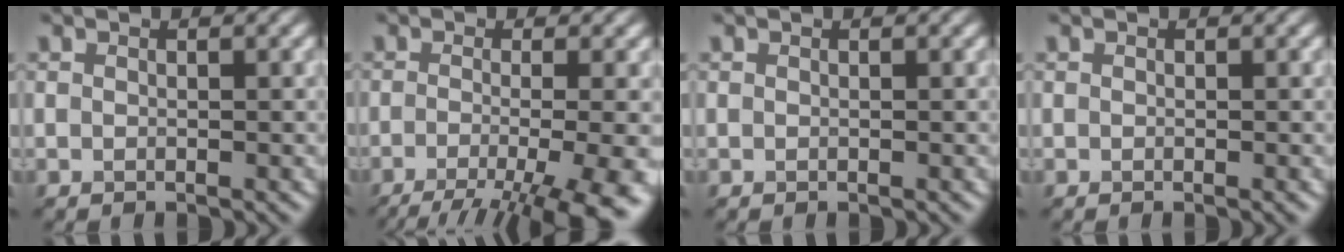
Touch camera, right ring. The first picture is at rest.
{"total": 8.9, "force": [-5.6, 1.5, 6.7], "torque": [-0.130, -0.011, -0.055]}
{"total": 0.0}
{"total": 0.0}